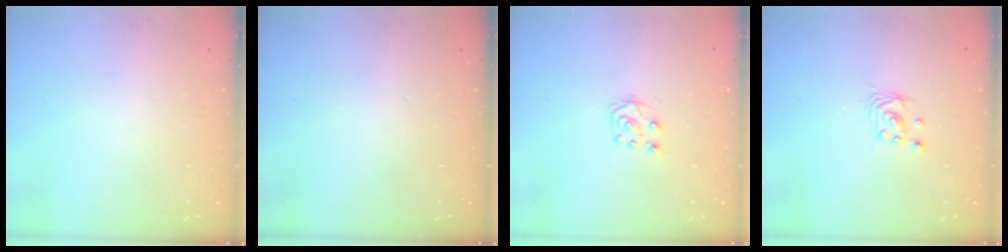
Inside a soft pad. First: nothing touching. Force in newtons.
{"total": 0.0}
{"total": 5.7, "press": 5.7, "slide": 0.5}
{"total": 2.4, "press": 2.4, "slide": 0.2}